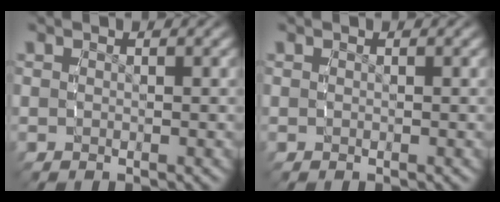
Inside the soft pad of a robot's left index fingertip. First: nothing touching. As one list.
[{"total": 0.0}]